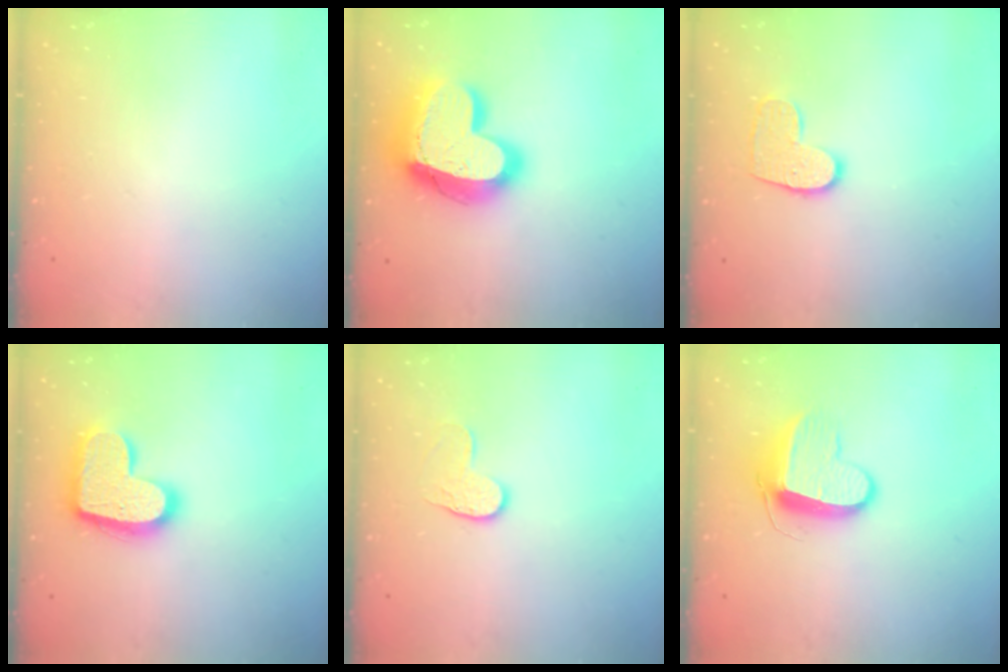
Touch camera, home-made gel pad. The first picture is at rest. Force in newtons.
{"total": 23.4, "press": 23.3, "slide": 1.9}
{"total": 8.7, "press": 8.7, "slide": 0.4}
{"total": 17.4, "press": 17.4, "slide": 0.9}
{"total": 6.4, "press": 6.4, "slide": 0.6}
{"total": 10.3, "press": 10.3, "slide": 0.5}